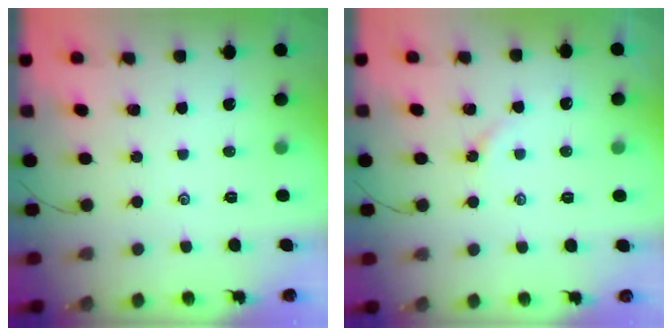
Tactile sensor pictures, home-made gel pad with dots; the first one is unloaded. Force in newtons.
{"total": 1.5, "press": 1.4, "slide": 0.3}